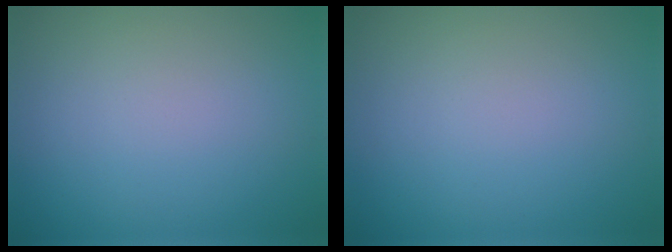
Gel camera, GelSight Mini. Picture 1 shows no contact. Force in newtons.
{"total": 0.0}